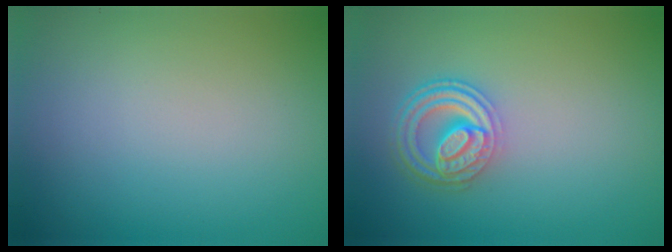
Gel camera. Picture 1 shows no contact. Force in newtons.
{"total": 4.5, "press": 3.5, "slide": 2.8}